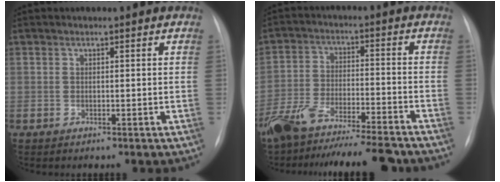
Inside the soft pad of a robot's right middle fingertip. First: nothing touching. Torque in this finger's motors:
{"motor_torque": [0.82, -1.20, 0.31, 0.08]}